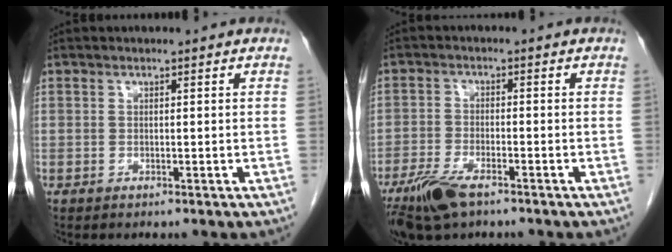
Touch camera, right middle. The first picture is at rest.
{"total": 7.2, "force": [-5.0, 2.2, 4.7], "torque": [-0.097, -0.013, -0.090]}